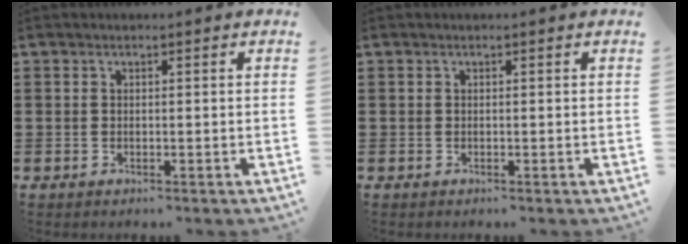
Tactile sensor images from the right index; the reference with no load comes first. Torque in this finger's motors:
{"motor_torque": [-0.02, -0.07, -0.03, -0.01]}